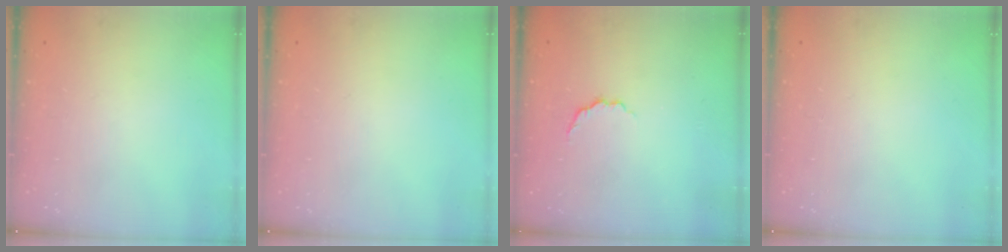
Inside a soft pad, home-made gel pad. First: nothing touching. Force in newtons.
{"total": 0.0}
{"total": 3.5, "press": 3.4, "slide": 0.8}
{"total": 0.0}